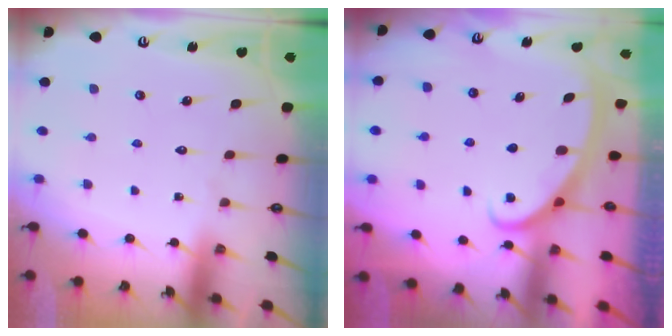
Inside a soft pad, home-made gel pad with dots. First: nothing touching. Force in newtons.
{"total": 2.8, "press": 2.8, "slide": 0.4}